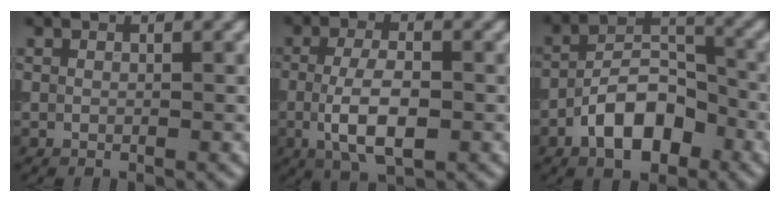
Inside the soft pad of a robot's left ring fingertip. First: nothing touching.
{"total": 5.5, "force": [-1.2, 2.3, 4.8], "torque": [-0.095, -0.004, -0.024]}
{"total": 7.2, "force": [-3.5, 3.7, 5.1], "torque": [-0.077, 0.010, -0.068]}